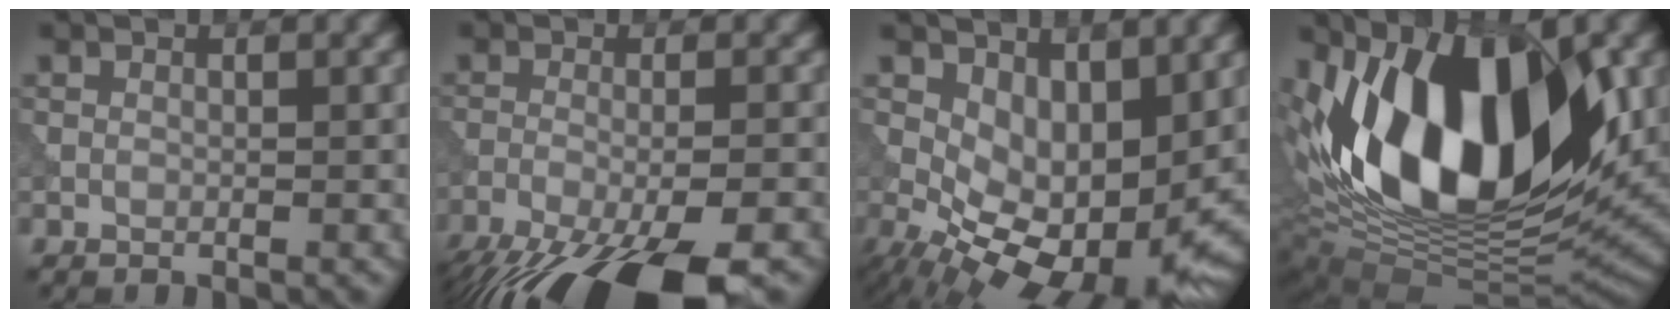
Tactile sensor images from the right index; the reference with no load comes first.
{"total": 12.0, "force": [-8.8, 3.3, 7.4], "torque": [-0.125, -0.053, -0.127]}
{"total": 8.7, "force": [-0.1, 4.8, 7.2], "torque": [-0.125, -0.027, 0.007]}
{"total": 16.3, "force": [3.8, 8.3, 13.5], "torque": [-0.233, 0.005, 0.046]}